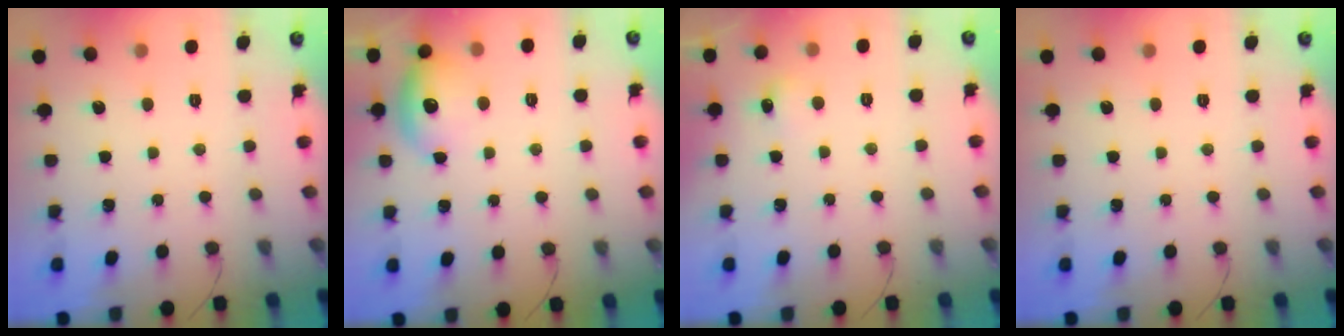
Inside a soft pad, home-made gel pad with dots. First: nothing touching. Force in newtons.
{"total": 10.7, "press": 10.6, "slide": 1.5}
{"total": 4.3, "press": 4.1, "slide": 1.0}
{"total": 0.0}